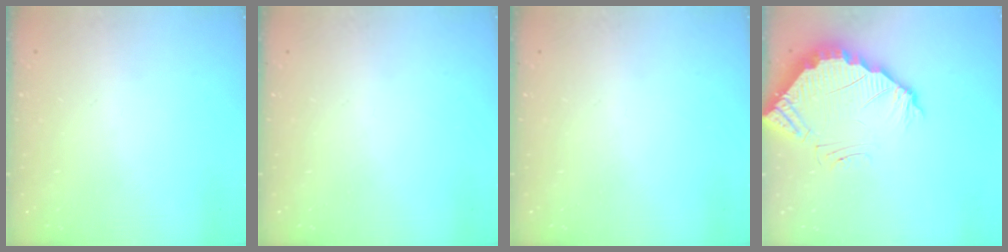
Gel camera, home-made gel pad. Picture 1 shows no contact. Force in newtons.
{"total": 0.0}
{"total": 0.0}
{"total": 4.0, "press": 4.0, "slide": 0.2}